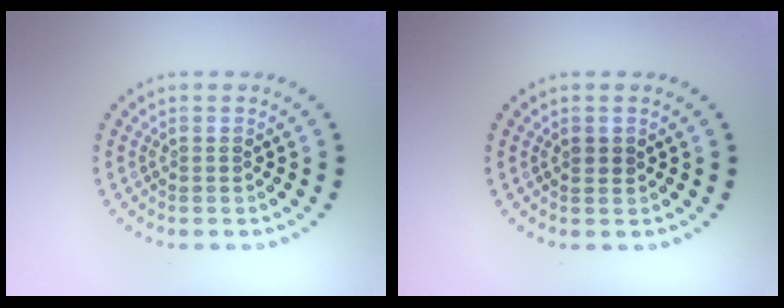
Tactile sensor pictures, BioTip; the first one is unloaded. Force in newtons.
{"total": 0.9, "press": 0.8, "slide": 0.3}